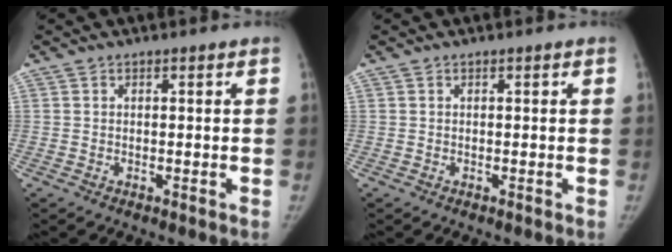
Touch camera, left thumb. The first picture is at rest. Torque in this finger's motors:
{"motor_torque": [0.01, -0.01, 0.03, -0.01, 0.01]}